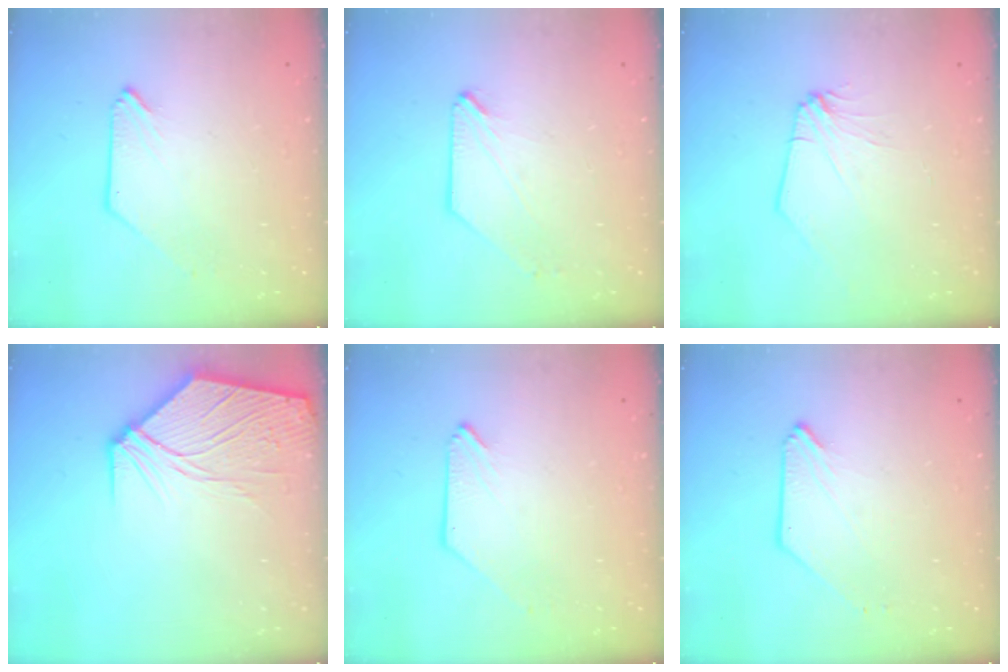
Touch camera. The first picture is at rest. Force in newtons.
{"total": 0.0}
{"total": 2.1, "press": 2.1, "slide": 0.2}
{"total": 10.6, "press": 10.5, "slide": 1.5}
{"total": 0.0}
{"total": 0.0}